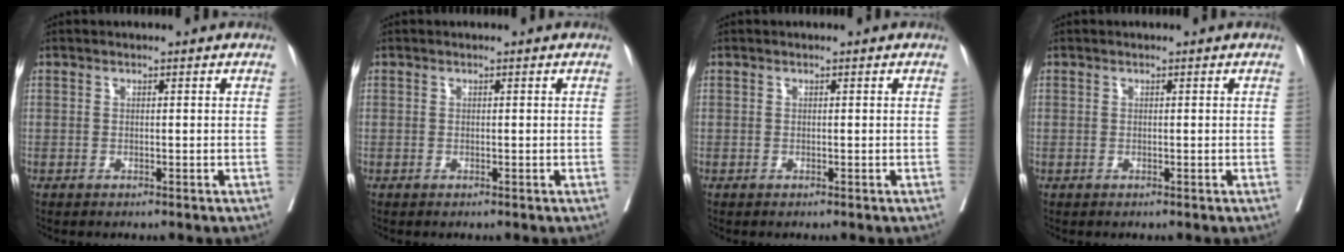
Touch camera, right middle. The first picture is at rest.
{"total": 0.0}
{"total": 0.0}
{"total": 0.0}